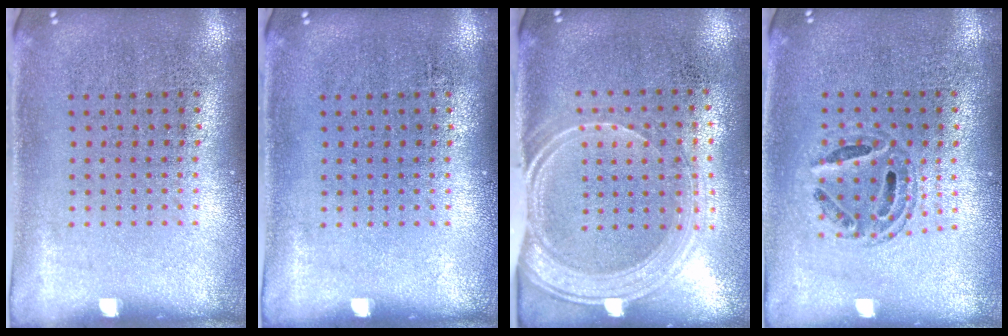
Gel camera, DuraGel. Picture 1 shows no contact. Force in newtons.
{"total": 0.0}
{"total": 1.9, "press": 1.7, "slide": 0.9}
{"total": 0.7, "press": 0.7, "slide": 0.2}